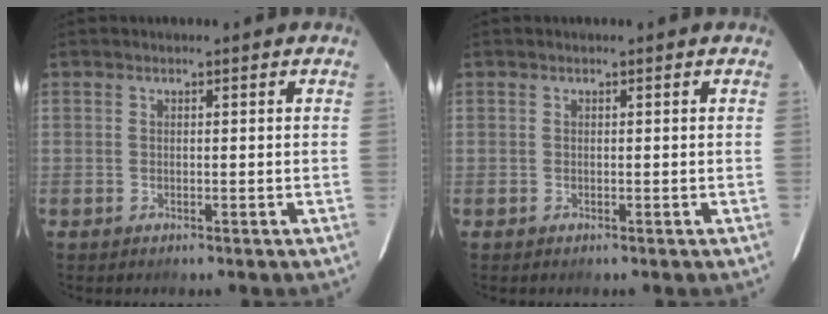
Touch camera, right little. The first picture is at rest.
{"total": 0.0}